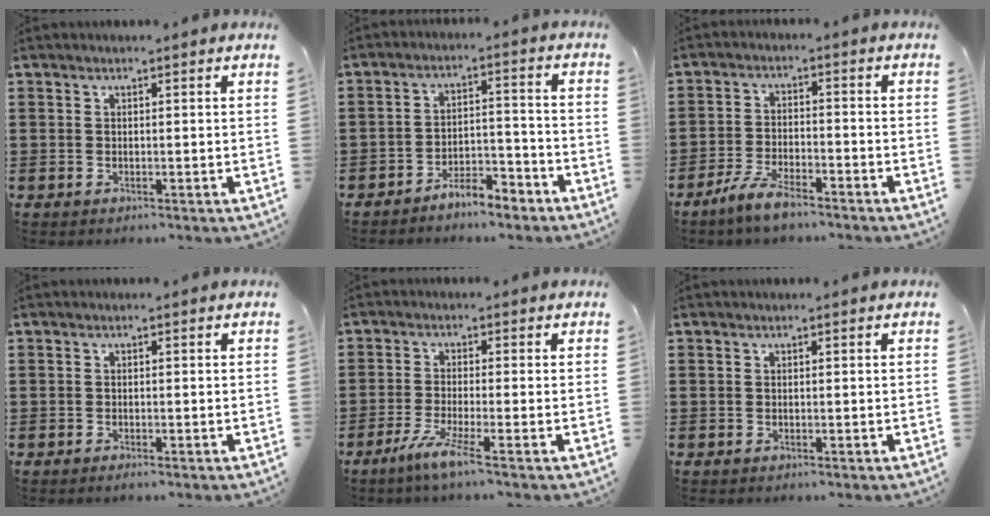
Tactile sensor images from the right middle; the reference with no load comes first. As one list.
[{"total": 5.0, "force": [-4.8, 0.8, 1.1], "torque": [-0.028, 0.008, -0.098]}, {"total": 5.3, "force": [-4.3, 1.1, 3.0], "torque": [-0.077, -0.004, -0.086]}, {"total": 0.8, "force": [-0.7, 0.0, 0.3], "torque": [-0.011, -0.005, -0.012]}, {"total": 4.6, "force": [-2.9, -0.2, 3.5], "torque": [-0.080, -0.016, -0.054]}, {"total": 0.0}]